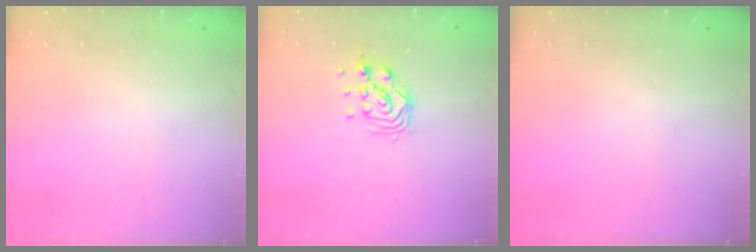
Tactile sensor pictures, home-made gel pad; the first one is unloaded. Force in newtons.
{"total": 7.8, "press": 7.8, "slide": 0.6}
{"total": 0.0}